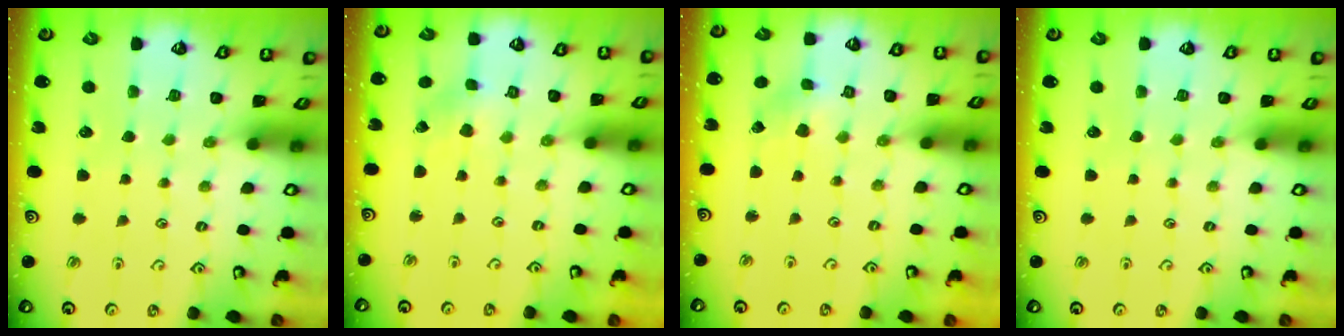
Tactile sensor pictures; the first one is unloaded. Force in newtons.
{"total": 0.9, "press": 0.9, "slide": 0.1}
{"total": 2.0, "press": 2.0, "slide": 0.1}
{"total": 0.0}